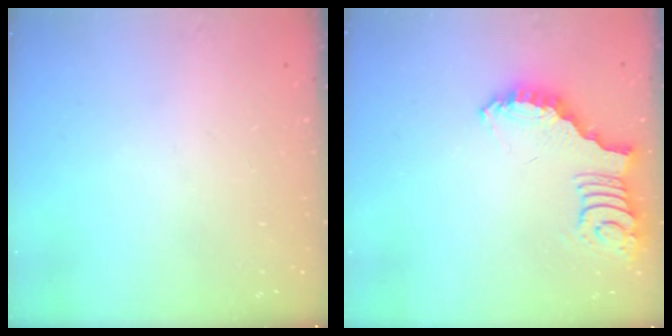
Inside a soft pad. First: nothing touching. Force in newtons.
{"total": 2.4, "press": 2.4, "slide": 0.5}